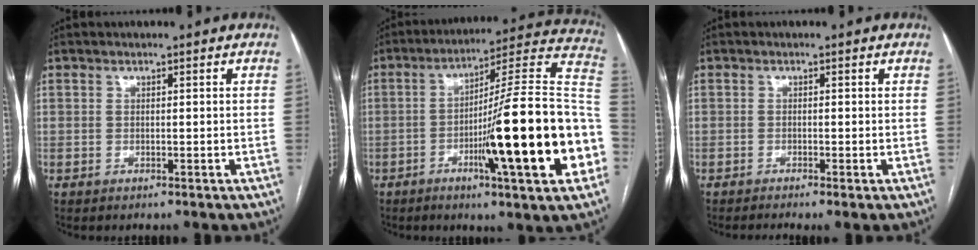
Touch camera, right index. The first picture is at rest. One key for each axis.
{"total": 25.1, "fx": -6.4, "fy": 0.6, "fz": 24.2, "tx": -0.281, "ty": 0.003, "tz": -0.102}
{"total": 1.7, "fx": -1.2, "fy": -0.2, "fz": 1.2, "tx": -0.020, "ty": -0.002, "tz": -0.022}